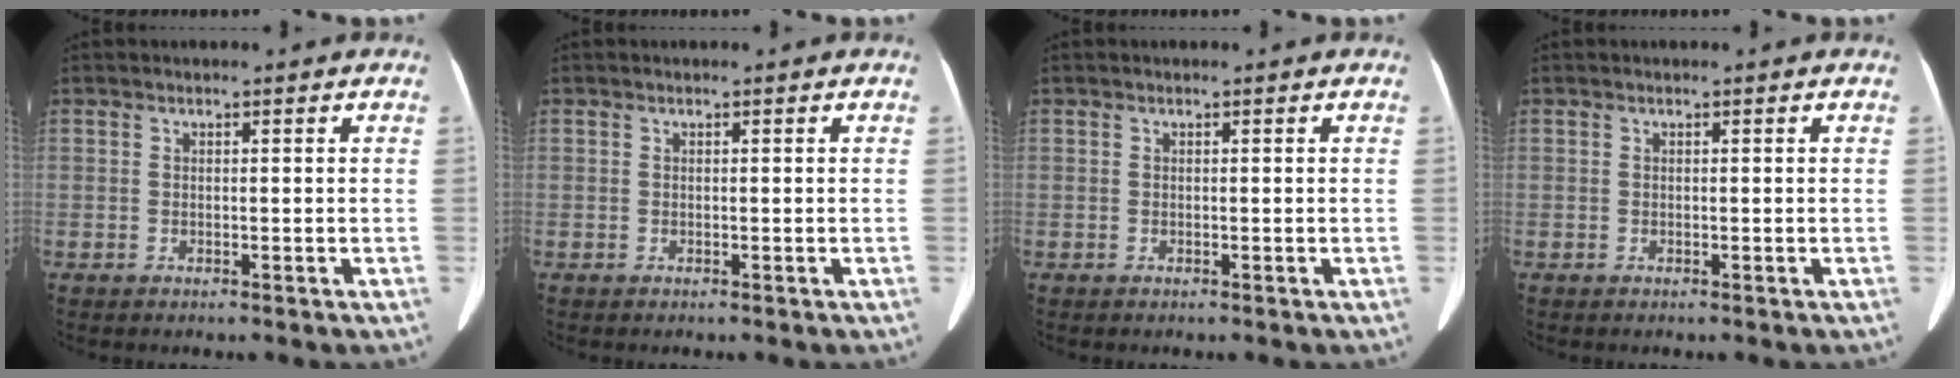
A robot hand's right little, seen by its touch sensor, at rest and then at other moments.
{"total": 0.0}
{"total": 0.0}
{"total": 0.0}